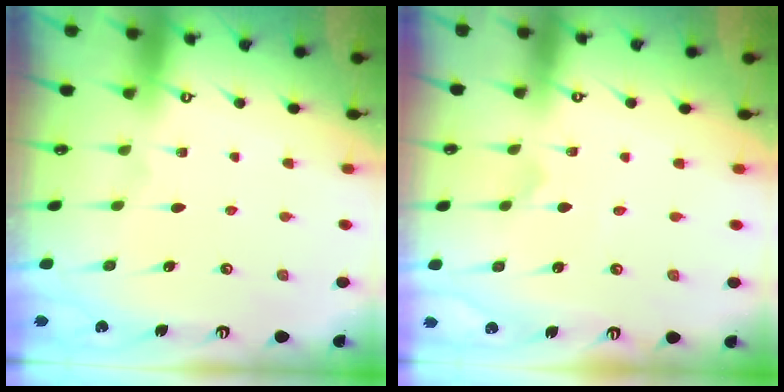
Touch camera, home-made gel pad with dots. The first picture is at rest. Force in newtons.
{"total": 0.0}